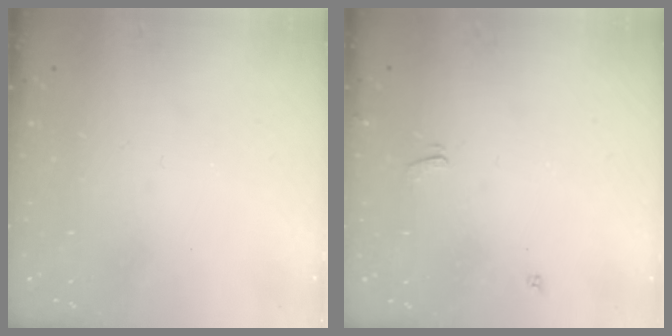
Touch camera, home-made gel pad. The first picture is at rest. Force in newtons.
{"total": 2.7, "press": 2.7, "slide": 0.3}